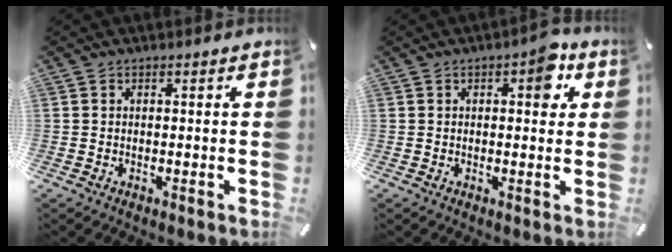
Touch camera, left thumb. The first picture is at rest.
{"total": 6.8, "force": [2.1, 3.5, 5.5], "torque": [-0.048, -0.010, 0.021]}